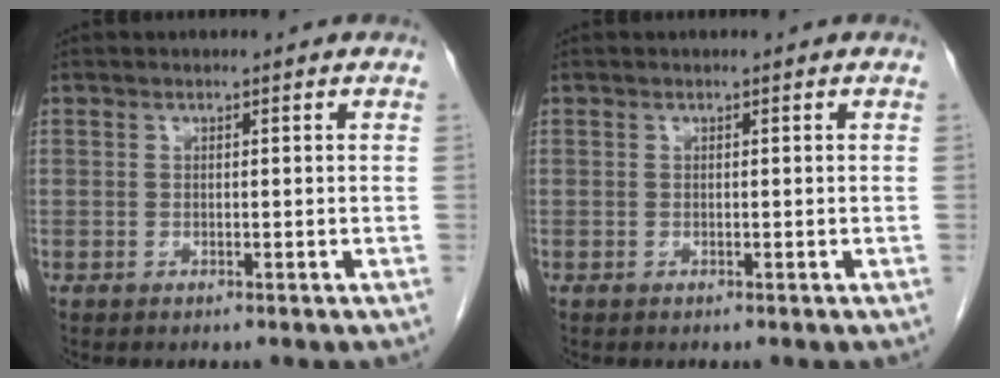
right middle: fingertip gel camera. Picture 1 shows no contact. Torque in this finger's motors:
{"motor_torque": [0.00, 0.04, 0.03, 0.00]}